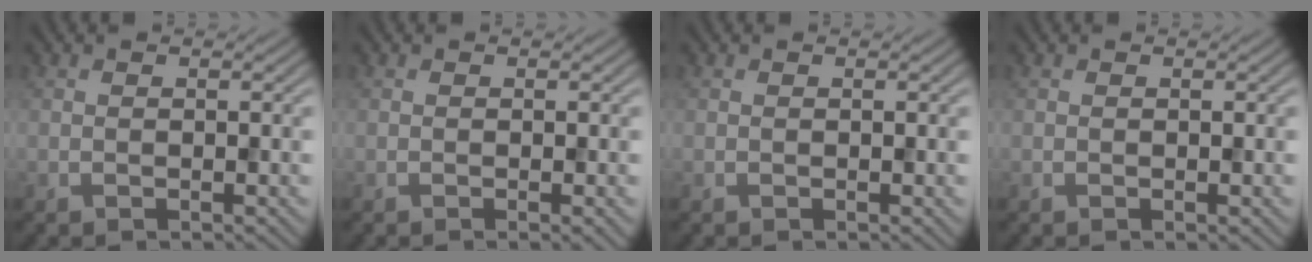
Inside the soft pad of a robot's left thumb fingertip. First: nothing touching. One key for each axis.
{"total": 0.8, "fx": -0.2, "fy": 0.0, "fz": 0.7, "tx": -0.012, "ty": -0.003, "tz": -0.005}
{"total": 0.0}
{"total": 0.0}